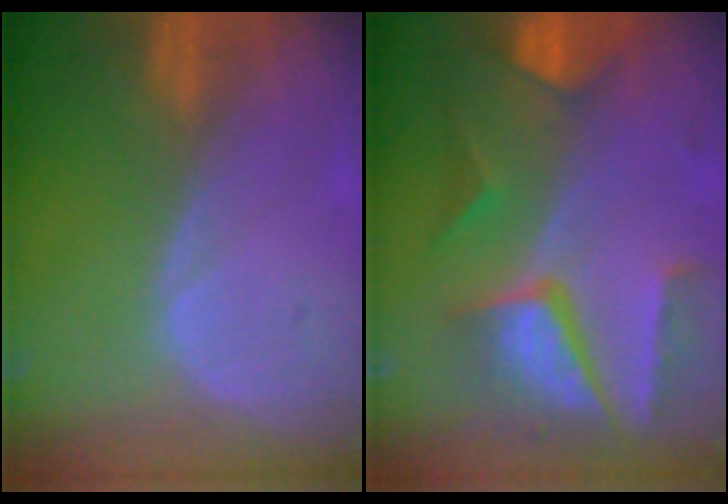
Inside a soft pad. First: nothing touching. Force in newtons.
{"total": 10.4, "press": 8.7, "slide": 5.7}